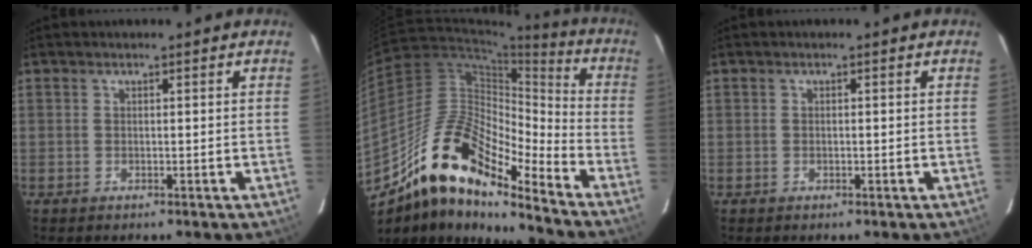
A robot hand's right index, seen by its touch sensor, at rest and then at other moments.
{"total": 17.3, "force": [-13.0, 5.0, 10.3], "torque": [-0.173, 0.004, -0.254]}
{"total": 0.0}